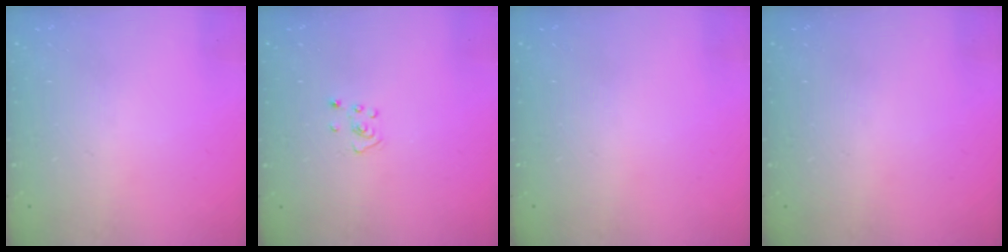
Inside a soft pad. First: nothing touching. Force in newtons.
{"total": 3.2, "press": 3.2, "slide": 0.2}
{"total": 0.0}
{"total": 0.0}